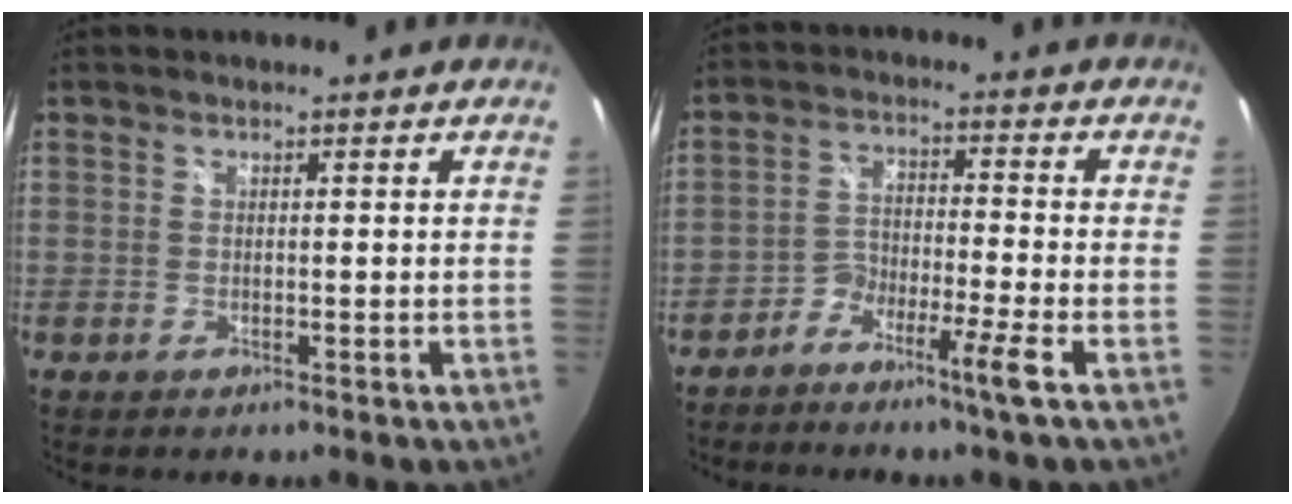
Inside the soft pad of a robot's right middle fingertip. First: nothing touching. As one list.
[{"total": 5.2, "force": [-3.7, -0.5, 3.7], "torque": [-0.093, 0.004, -0.079]}]